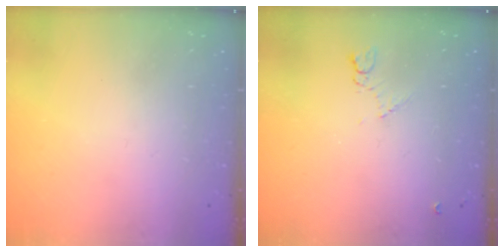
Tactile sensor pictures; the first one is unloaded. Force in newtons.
{"total": 5.2, "press": 5.1, "slide": 0.8}